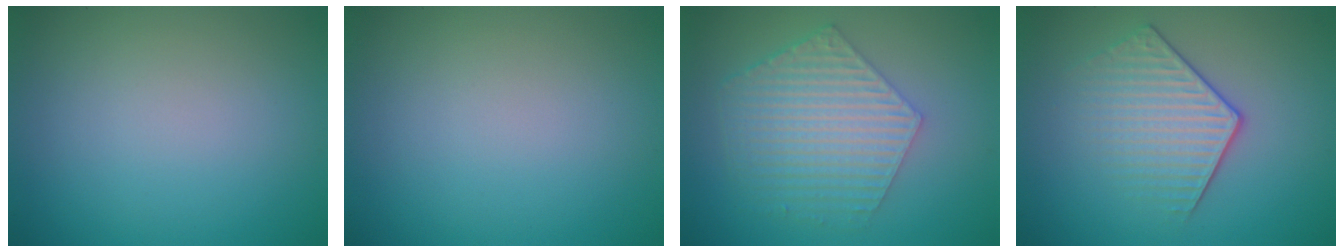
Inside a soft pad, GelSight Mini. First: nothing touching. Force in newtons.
{"total": 0.0}
{"total": 6.0, "press": 4.4, "slide": 4.0}
{"total": 3.5, "press": 3.1, "slide": 1.8}